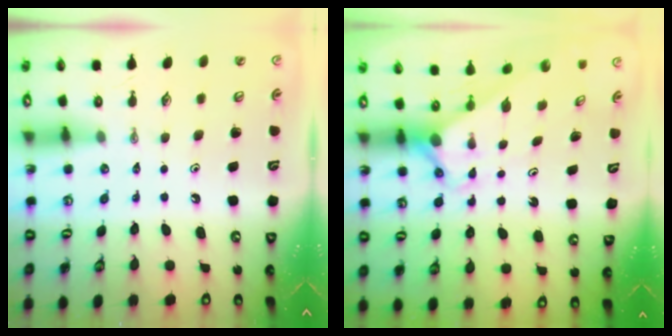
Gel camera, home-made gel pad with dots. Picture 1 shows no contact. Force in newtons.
{"total": 2.7, "press": 2.7, "slide": 0.0}